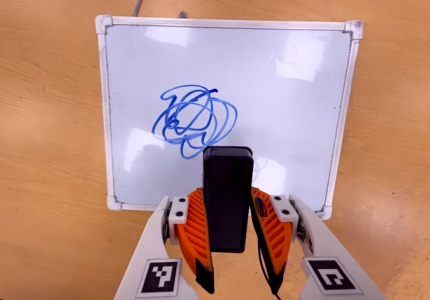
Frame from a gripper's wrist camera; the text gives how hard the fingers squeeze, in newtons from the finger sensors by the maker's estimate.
{"total": 4.3, "left": 2.9, "right": 5.8}